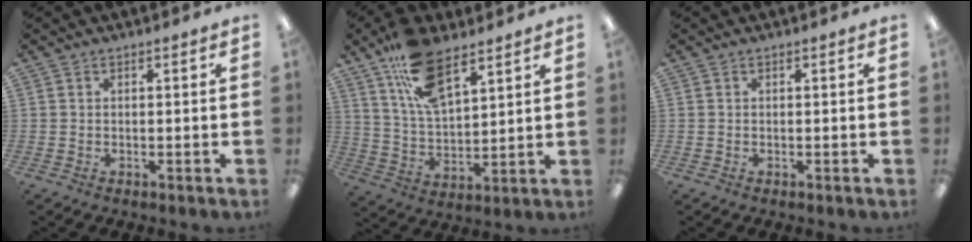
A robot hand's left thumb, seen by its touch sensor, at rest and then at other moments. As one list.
[{"total": 14.8, "force": [9.7, 6.5, 9.2], "torque": [-0.172, -0.037, 0.177]}, {"total": 0.0}]